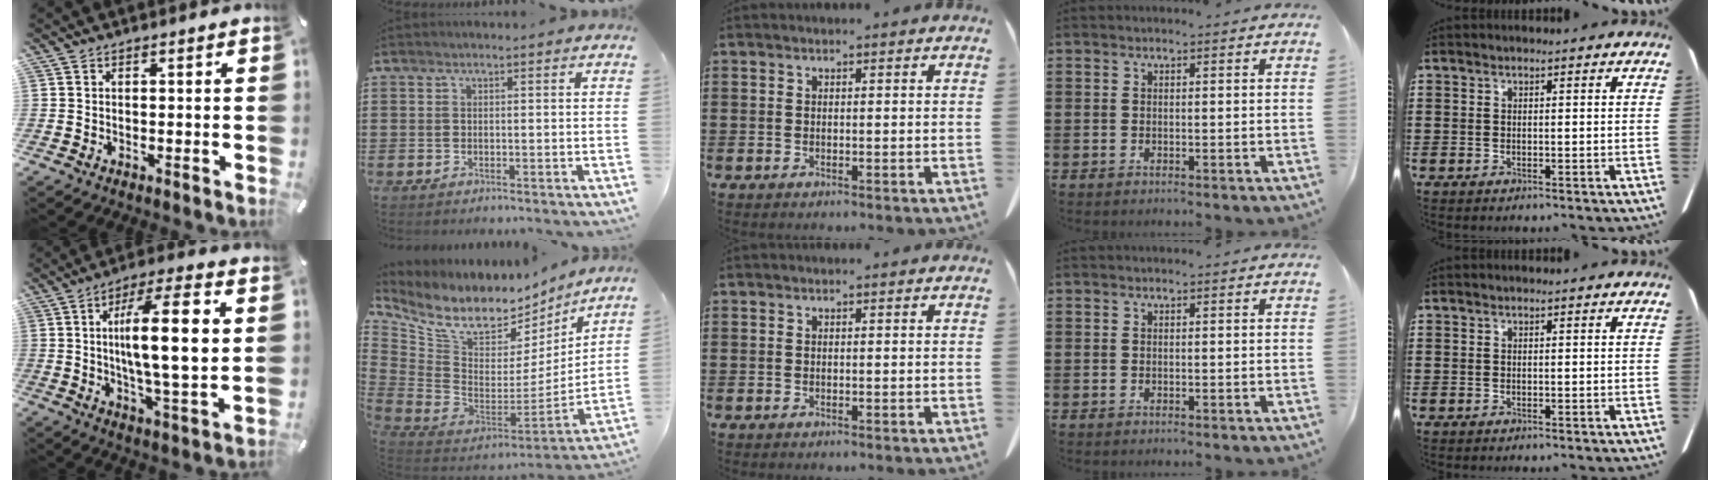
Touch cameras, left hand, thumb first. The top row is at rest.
{"thumb": {"total": 17.1, "force": [3.2, 4.1, 16.3], "torque": [-0.280, -0.005, 0.040]}, "index": {"total": 9.1, "force": [6.3, 4.7, 4.5], "torque": [-0.131, -0.051, 0.112]}}